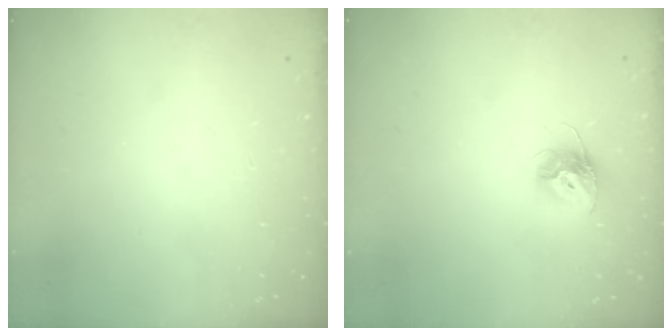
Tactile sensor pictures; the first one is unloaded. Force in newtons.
{"total": 9.8, "press": 9.8, "slide": 0.3}